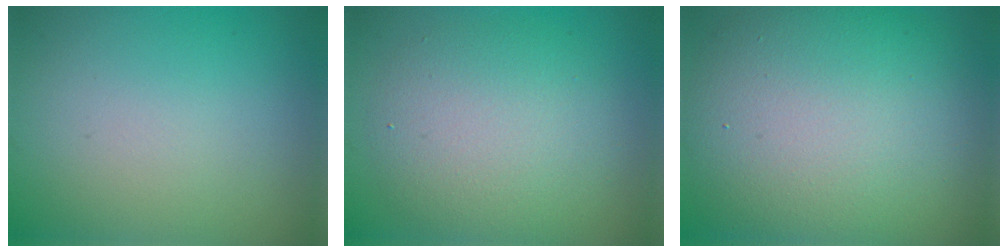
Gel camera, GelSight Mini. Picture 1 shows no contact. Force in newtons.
{"total": 5.9, "press": 5.9, "slide": 0.4}
{"total": 12.9, "press": 12.9, "slide": 0.6}